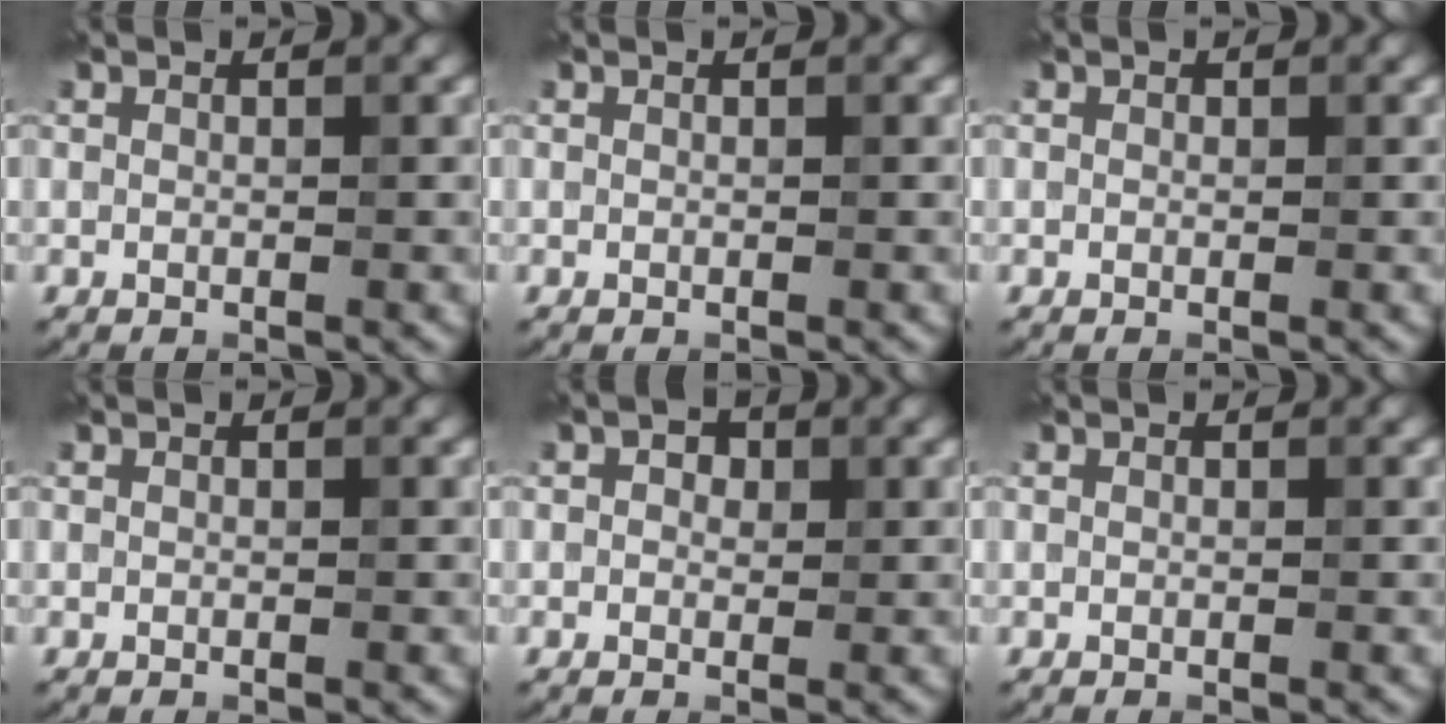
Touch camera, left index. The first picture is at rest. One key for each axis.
{"total": 0.0}
{"total": 0.0}
{"total": 0.0}
{"total": 1.9, "fx": 0.7, "fy": 1.4, "fz": 1.1, "tx": -0.011, "ty": 0.005, "tz": -0.004}
{"total": 0.0}